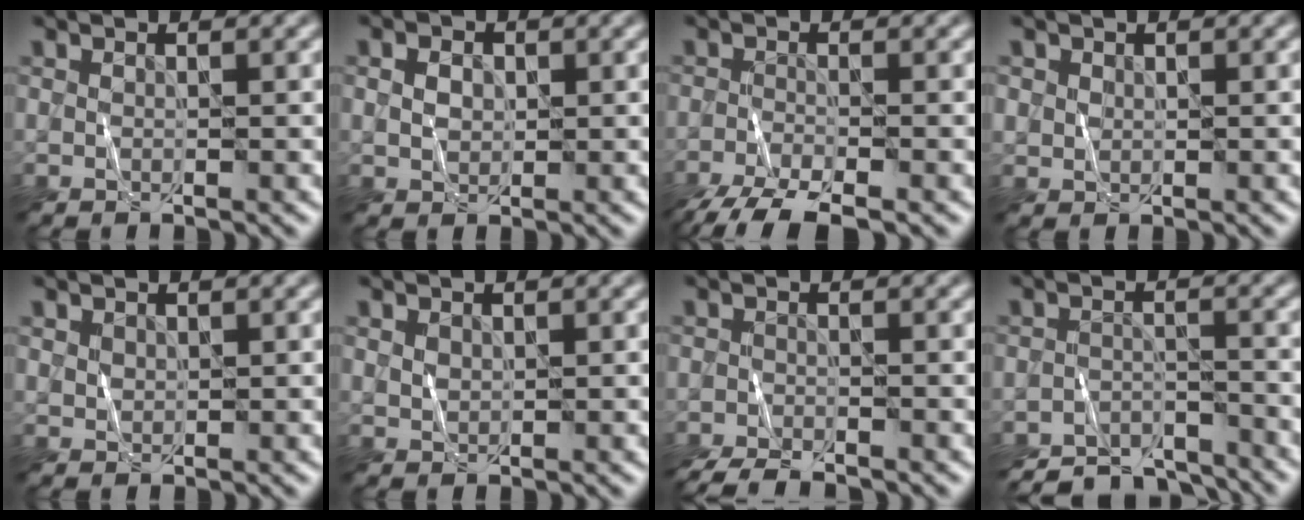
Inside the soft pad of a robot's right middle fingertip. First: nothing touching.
{"total": 1.6, "force": [0.5, 1.3, 0.8], "torque": [-0.015, 0.003, 0.005]}
{"total": 5.5, "force": [-4.3, 1.2, 3.2], "torque": [-0.062, -0.015, -0.085]}
{"total": 1.0, "force": [0.3, 0.9, 0.3], "torque": [-0.004, 0.000, 0.008]}
{"total": 0.9, "force": [0.8, 0.5, 0.0], "torque": [0.000, -0.001, 0.015]}
{"total": 0.9, "force": [0.6, 0.7, 0.2], "torque": [-0.006, 0.000, 0.011]}
{"total": 4.5, "force": [-4.1, 0.7, 1.7], "torque": [-0.036, -0.016, -0.073]}
{"total": 6.0, "force": [-5.7, 1.3, 1.3], "torque": [-0.020, -0.007, -0.093]}